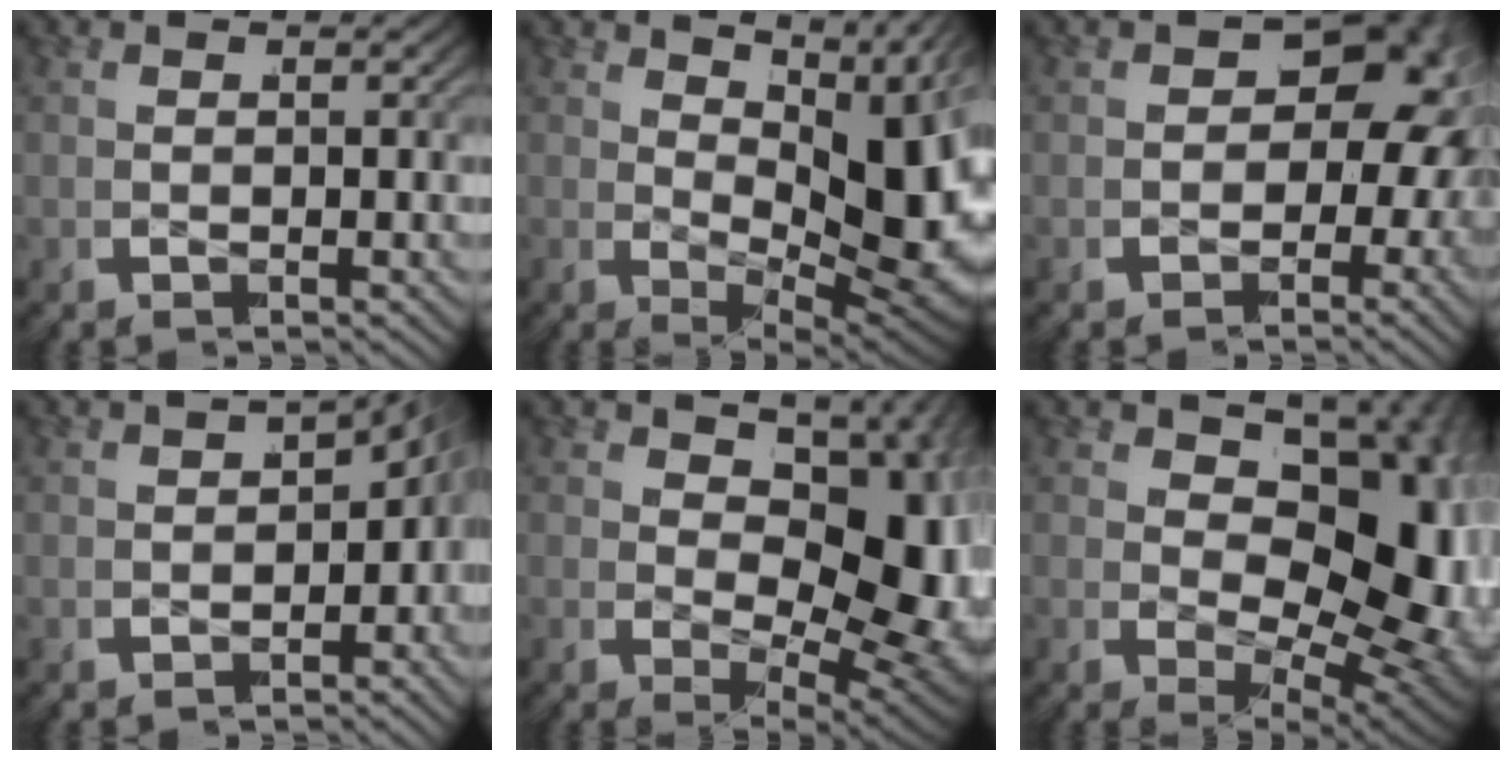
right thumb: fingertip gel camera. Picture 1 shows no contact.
{"total": 12.0, "force": [-0.3, 5.9, 10.5], "torque": [-0.171, -0.023, 0.018]}
{"total": 12.6, "force": [0.0, 8.7, 9.1], "torque": [-0.137, -0.024, 0.005]}
{"total": 6.4, "force": [-1.1, 4.4, 4.6], "torque": [-0.060, -0.009, -0.016]}
{"total": 15.4, "force": [-0.7, 8.4, 12.8], "torque": [-0.198, -0.037, 0.010]}
{"total": 16.9, "force": [-0.5, 9.8, 13.7], "torque": [-0.209, -0.037, 0.012]}